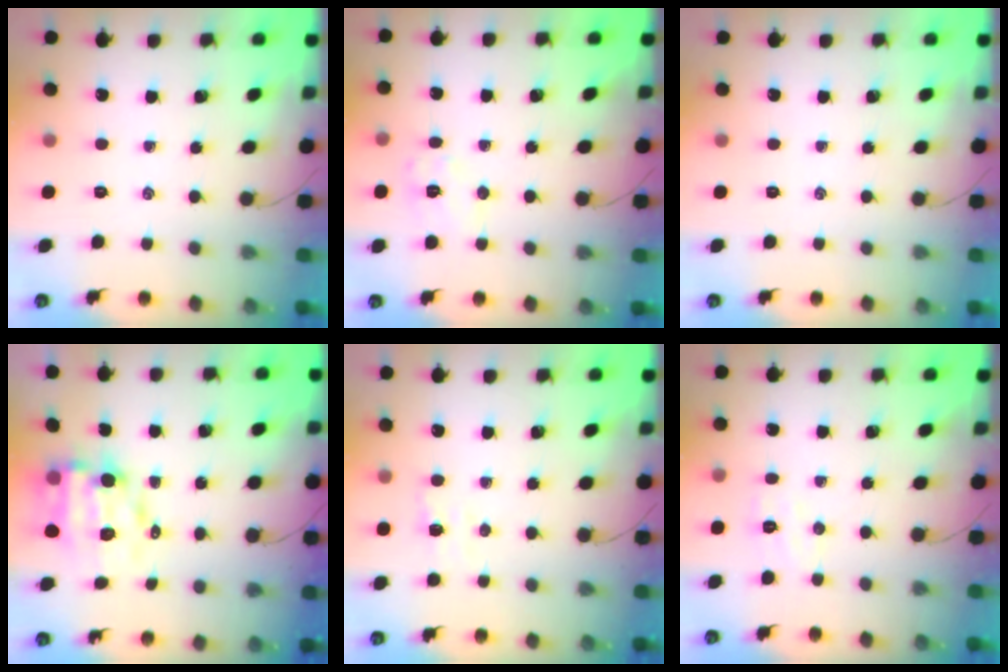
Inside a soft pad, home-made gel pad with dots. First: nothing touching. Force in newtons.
{"total": 7.1, "press": 7.1, "slide": 0.8}
{"total": 0.0}
{"total": 8.1, "press": 7.8, "slide": 2.3}
{"total": 3.2, "press": 3.1, "slide": 0.9}
{"total": 5.6, "press": 5.5, "slide": 0.9}